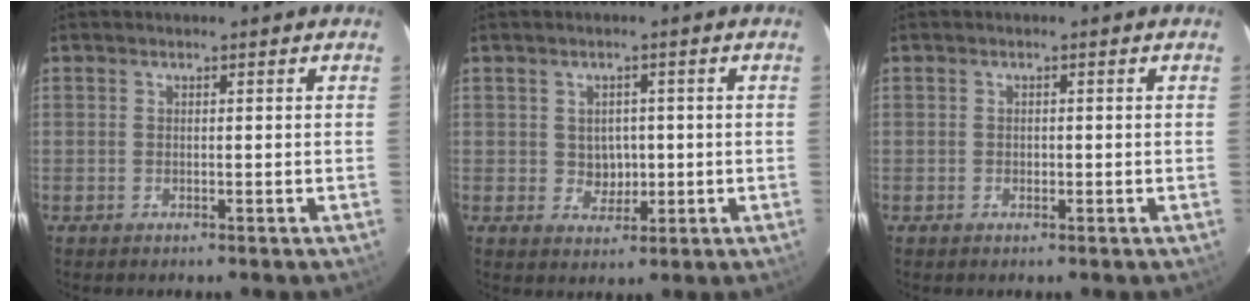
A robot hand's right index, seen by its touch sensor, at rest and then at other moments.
{"total": 3.8, "force": [0.0, 3.5, 1.3], "torque": [-0.022, 0.005, 0.009]}
{"total": 0.9, "force": [-0.3, 0.8, 0.2], "torque": [-0.002, -0.001, -0.004]}